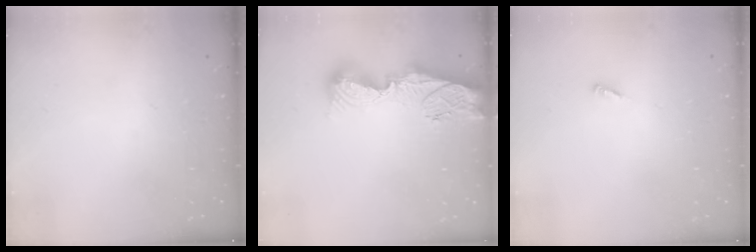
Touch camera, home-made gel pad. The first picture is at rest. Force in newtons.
{"total": 11.9, "press": 11.9, "slide": 1.4}
{"total": 2.5, "press": 2.5, "slide": 0.1}